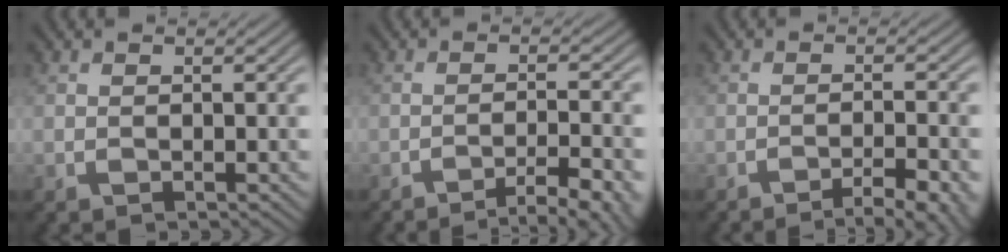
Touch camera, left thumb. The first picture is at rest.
{"total": 7.8, "force": [-6.0, 1.2, 4.9], "torque": [-0.072, 0.010, -0.072]}
{"total": 7.1, "force": [-5.3, 1.1, 4.6], "torque": [-0.068, 0.011, -0.066]}